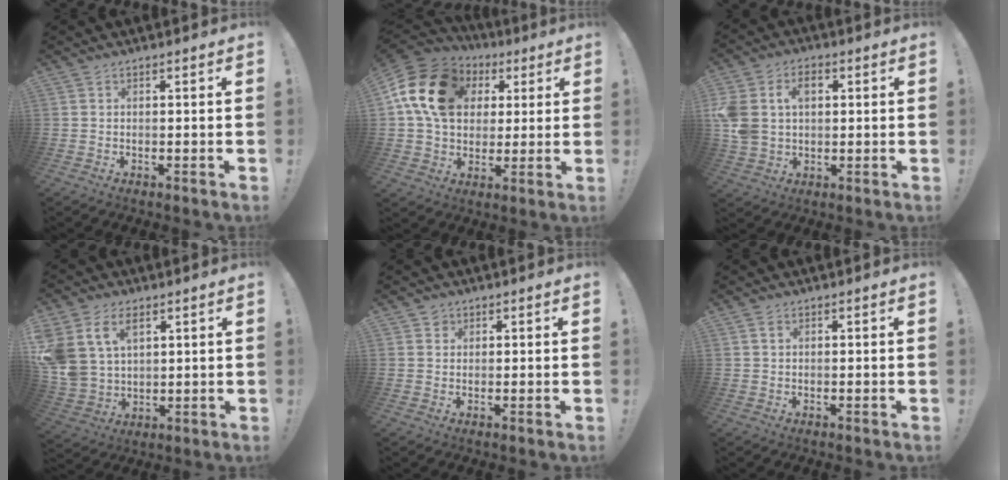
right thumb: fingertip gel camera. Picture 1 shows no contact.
{"total": 19.7, "force": [6.4, 14.1, 12.1], "torque": [-0.202, -0.010, 0.120]}
{"total": 10.6, "force": [2.6, 8.0, 6.5], "torque": [-0.129, 0.002, 0.049]}
{"total": 12.6, "force": [6.2, 8.6, 6.8], "torque": [-0.146, -0.030, 0.124]}
{"total": 1.8, "force": [1.1, 1.3, 0.2], "torque": [0.009, -0.011, 0.017]}
{"total": 1.1, "force": [0.6, 0.7, 0.7], "torque": [-0.006, -0.001, 0.010]}